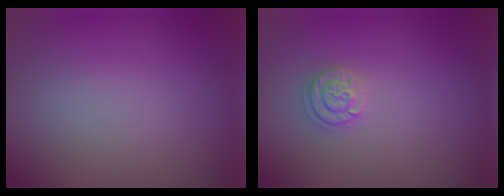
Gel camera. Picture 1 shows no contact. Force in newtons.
{"total": 1.7, "press": 1.6, "slide": 0.4}